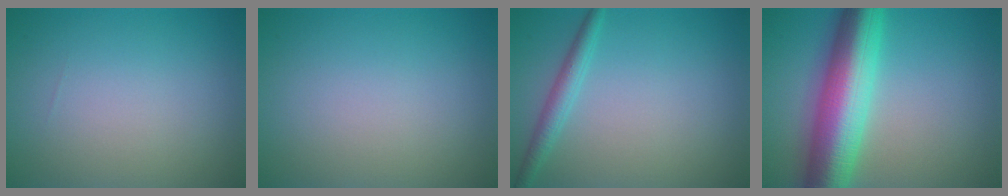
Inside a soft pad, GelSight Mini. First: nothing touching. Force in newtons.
{"total": 0.0}
{"total": 2.0, "press": 2.0, "slide": 0.0}
{"total": 10.4, "press": 10.4, "slide": 0.2}